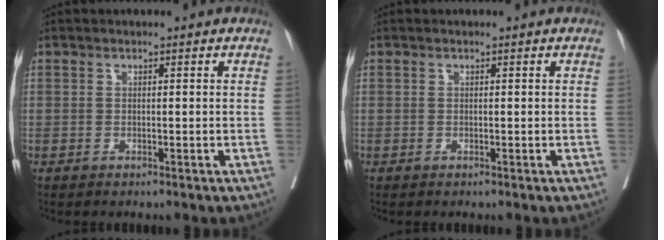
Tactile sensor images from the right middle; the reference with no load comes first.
{"total": 0.0}